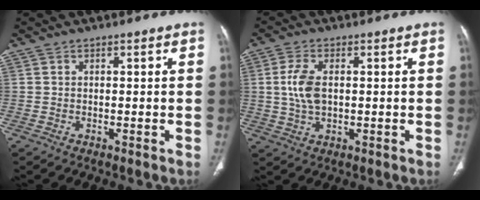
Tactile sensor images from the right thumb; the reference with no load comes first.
{"total": 6.4, "force": [0.7, 3.6, 5.3], "torque": [-0.118, 0.002, 0.013]}